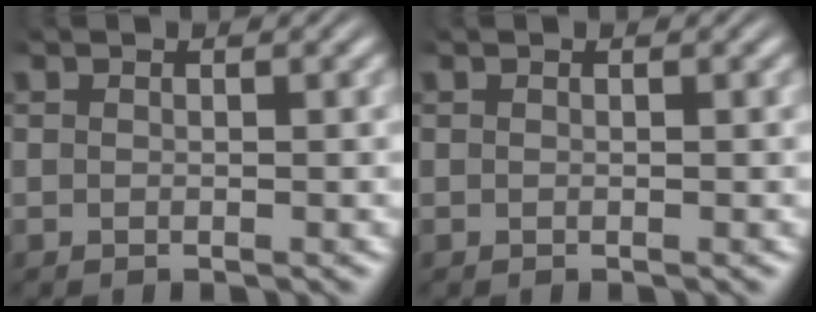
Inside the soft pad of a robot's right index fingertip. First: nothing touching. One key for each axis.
{"total": 0.0}